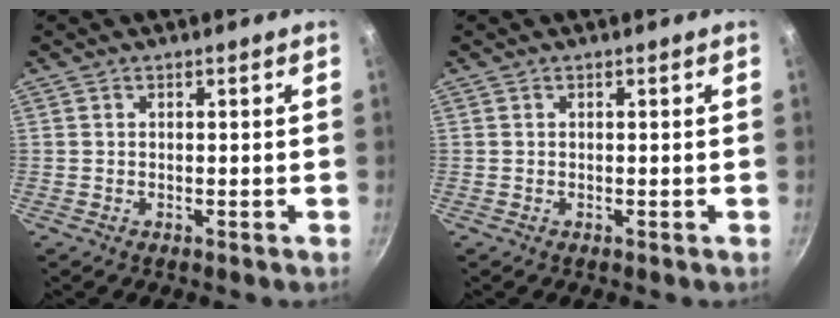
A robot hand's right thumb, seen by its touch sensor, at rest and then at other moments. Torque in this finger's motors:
{"motor_torque": [0.00, 0.00, -0.01, 0.19, 0.00]}